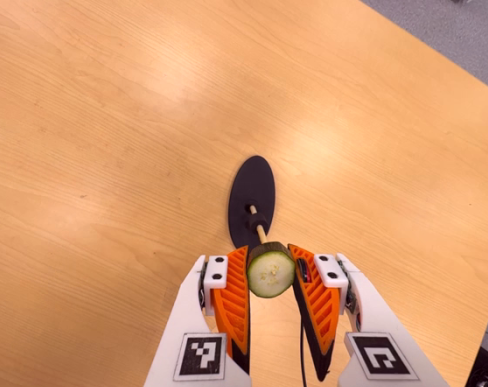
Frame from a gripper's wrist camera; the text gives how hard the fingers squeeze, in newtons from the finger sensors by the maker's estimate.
{"total": 8.9, "left": 8.8, "right": 8.9}